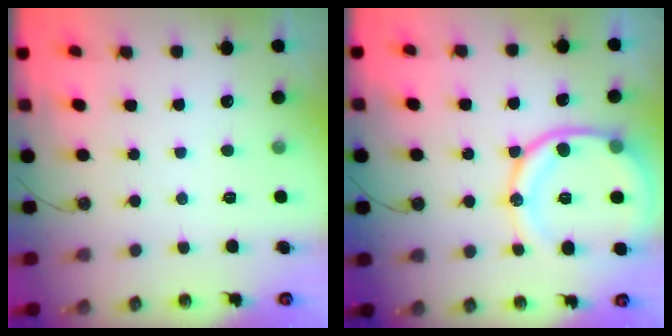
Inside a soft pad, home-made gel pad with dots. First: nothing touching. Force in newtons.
{"total": 16.7, "press": 16.6, "slide": 1.8}